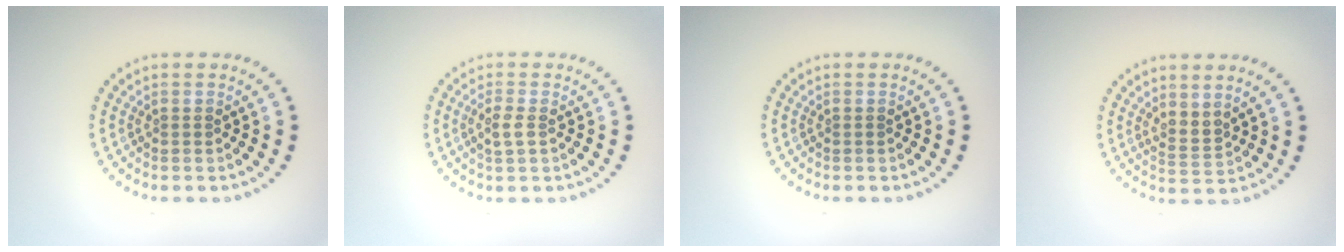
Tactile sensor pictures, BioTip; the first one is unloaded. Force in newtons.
{"total": 1.5, "press": 1.4, "slide": 0.5}
{"total": 0.0}
{"total": 2.0, "press": 1.5, "slide": 1.3}